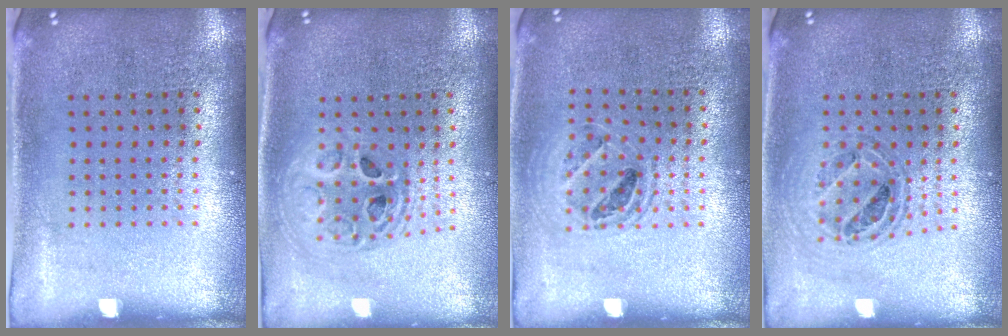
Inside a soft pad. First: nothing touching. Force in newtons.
{"total": 1.8, "press": 1.5, "slide": 1.0}
{"total": 1.3, "press": 1.2, "slide": 0.5}
{"total": 0.8, "press": 0.8, "slide": 0.1}